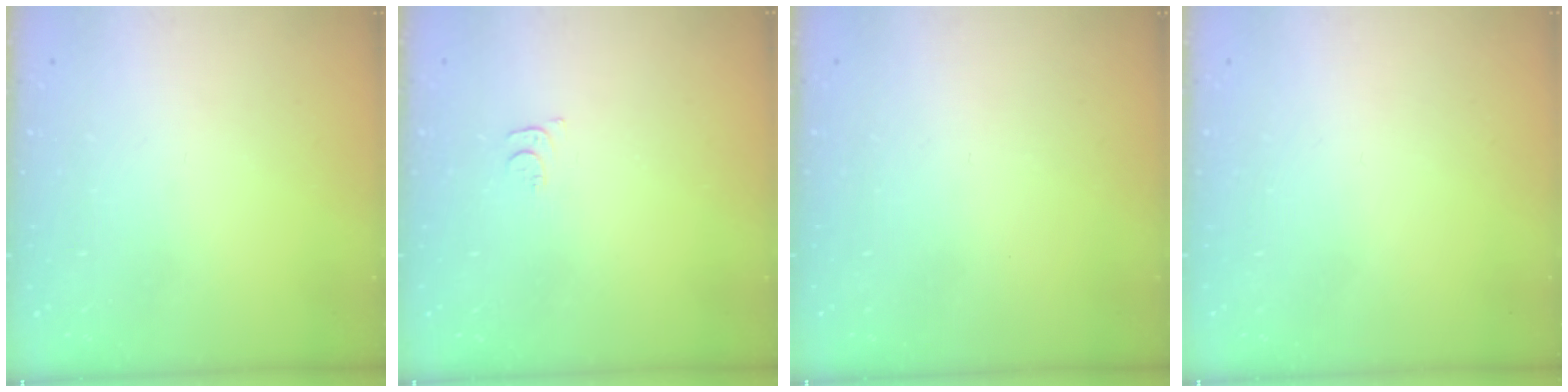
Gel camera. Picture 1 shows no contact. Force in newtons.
{"total": 4.1, "press": 4.1, "slide": 0.6}
{"total": 1.6, "press": 1.5, "slide": 0.1}
{"total": 1.6, "press": 1.6, "slide": 0.1}